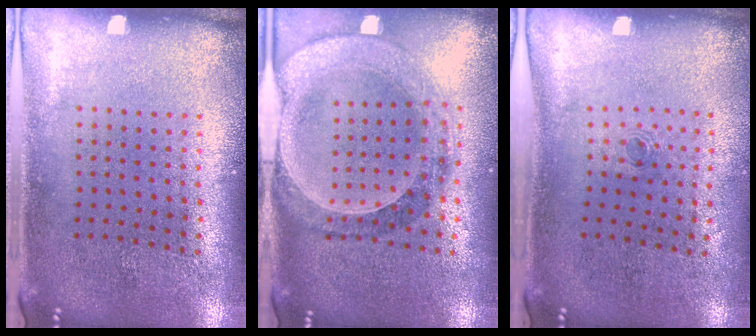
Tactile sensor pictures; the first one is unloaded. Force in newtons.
{"total": 1.5, "press": 1.5, "slide": 0.3}
{"total": 0.6, "press": 0.3, "slide": 0.5}